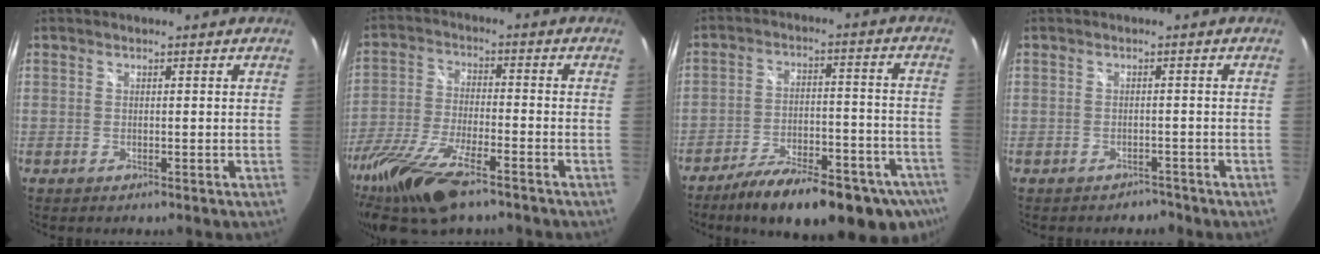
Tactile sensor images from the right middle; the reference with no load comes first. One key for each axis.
{"total": 17.2, "fx": -12.3, "fy": 4.6, "fz": 11.1, "tx": -0.245, "ty": -0.048, "tz": -0.232}
{"total": 23.1, "fx": -16.7, "fy": 7.4, "fz": 14.1, "tx": -0.224, "ty": -0.036, "tz": -0.225}
{"total": 2.4, "fx": -2.0, "fy": 1.3, "fz": -0.1, "tx": 0.002, "ty": 0.002, "tz": -0.028}